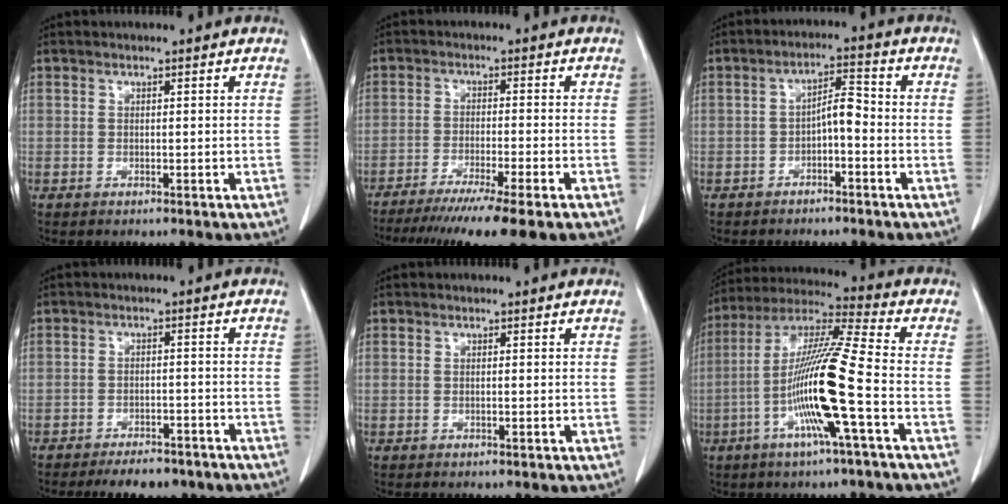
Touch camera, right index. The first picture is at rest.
{"total": 14.1, "force": [-11.0, -0.7, 8.8], "torque": [-0.119, -0.042, -0.171]}
{"total": 4.1, "force": [-1.3, 1.3, 3.7], "torque": [-0.065, 0.016, -0.022]}
{"total": 7.0, "force": [-5.7, 2.9, 2.9], "torque": [-0.033, 0.003, -0.078]}
{"total": 0.0}
{"total": 15.6, "force": [-4.4, -0.9, 14.9], "torque": [-0.293, -0.004, -0.093]}